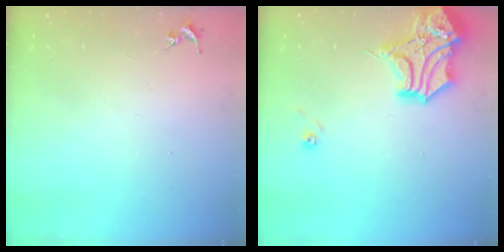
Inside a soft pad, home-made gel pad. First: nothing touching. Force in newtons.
{"total": 18.0, "press": 17.8, "slide": 2.5}